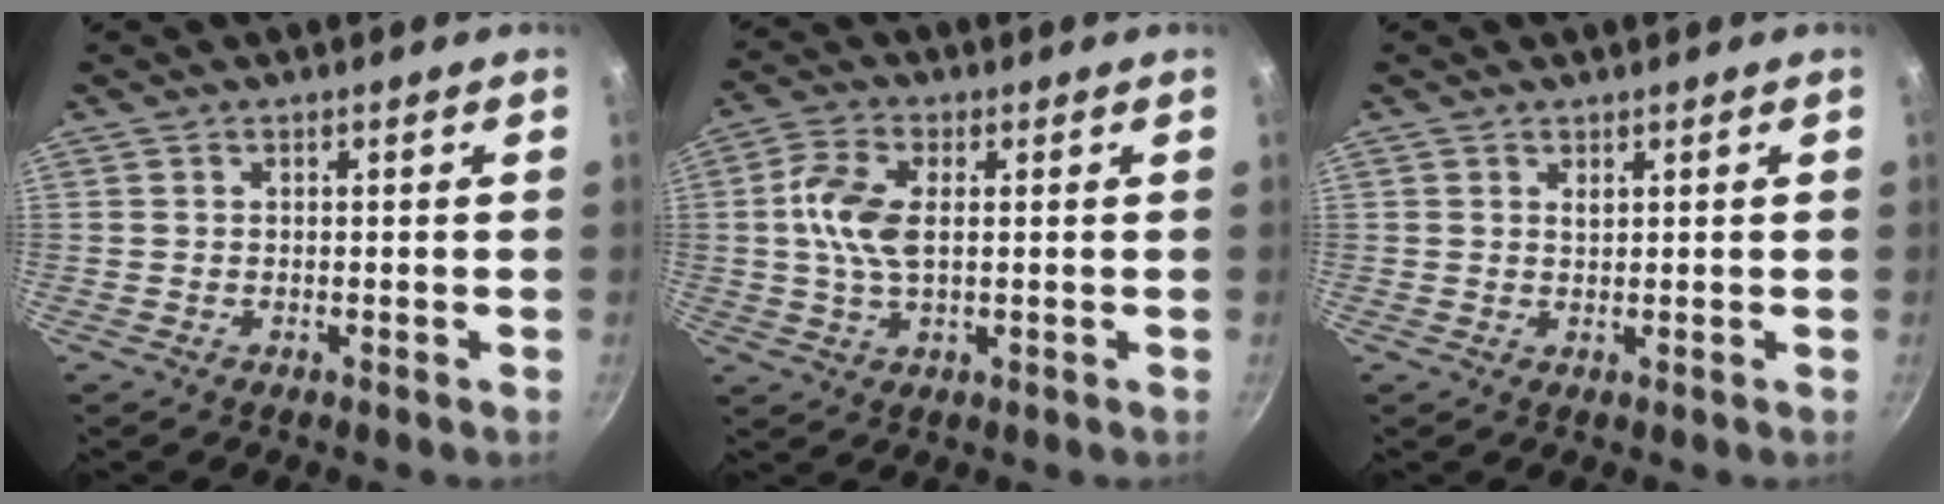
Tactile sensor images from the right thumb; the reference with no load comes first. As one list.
[{"total": 8.5, "force": [0.9, 4.6, 7.1], "torque": [-0.144, 0.012, 0.013]}, {"total": 1.0, "force": [0.6, 0.5, 0.6], "torque": [-0.008, -0.003, 0.012]}]